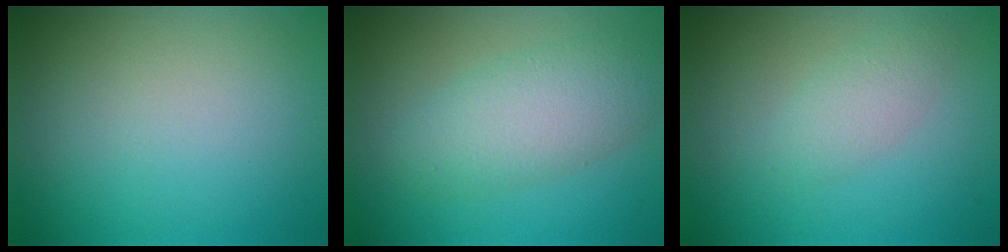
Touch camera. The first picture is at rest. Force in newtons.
{"total": 4.9, "press": 4.9, "slide": 0.2}
{"total": 1.9, "press": 1.9, "slide": 0.2}